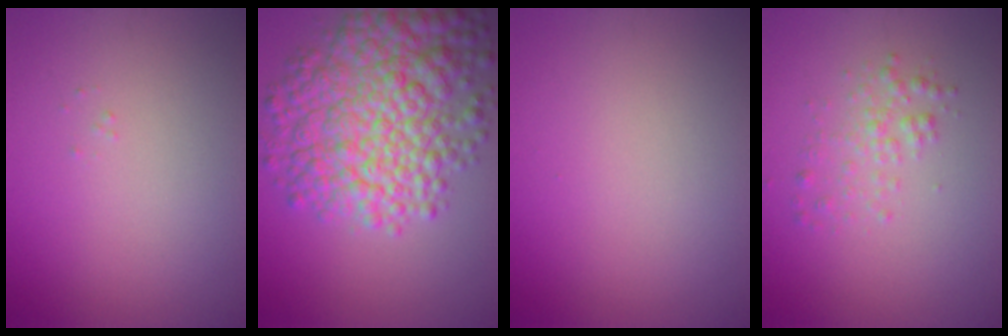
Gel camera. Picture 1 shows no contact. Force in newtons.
{"total": 10.0, "press": 10.0, "slide": 0.2}
{"total": 0.0}
{"total": 1.8, "press": 1.8, "slide": 0.0}